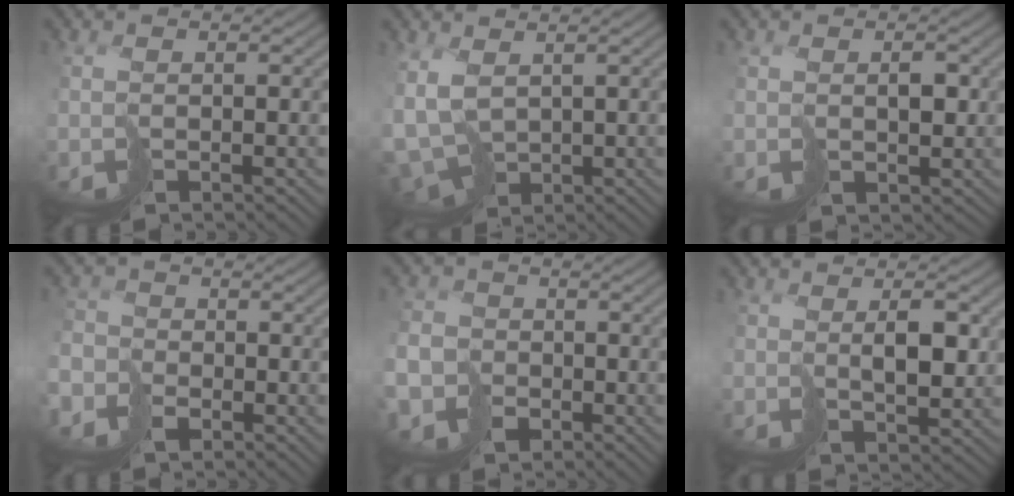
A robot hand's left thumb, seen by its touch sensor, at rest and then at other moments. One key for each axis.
{"total": 6.5, "fx": -0.6, "fy": 4.4, "fz": 4.8, "tx": -0.130, "ty": -0.027, "tz": -0.002}
{"total": 2.4, "fx": 1.0, "fy": 1.7, "fz": 1.3, "tx": -0.017, "ty": 0.000, "tz": 0.029}
{"total": 5.3, "fx": -3.1, "fy": 4.1, "fz": 1.3, "tx": -0.037, "ty": -0.014, "tz": -0.077}
{"total": 8.4, "fx": -4.0, "fy": 6.9, "fz": 2.8, "tx": -0.078, "ty": -0.041, "tz": -0.090}
{"total": 3.5, "fx": 1.9, "fy": 1.5, "fz": 2.6, "tx": -0.049, "ty": -0.002, "tz": 0.046}